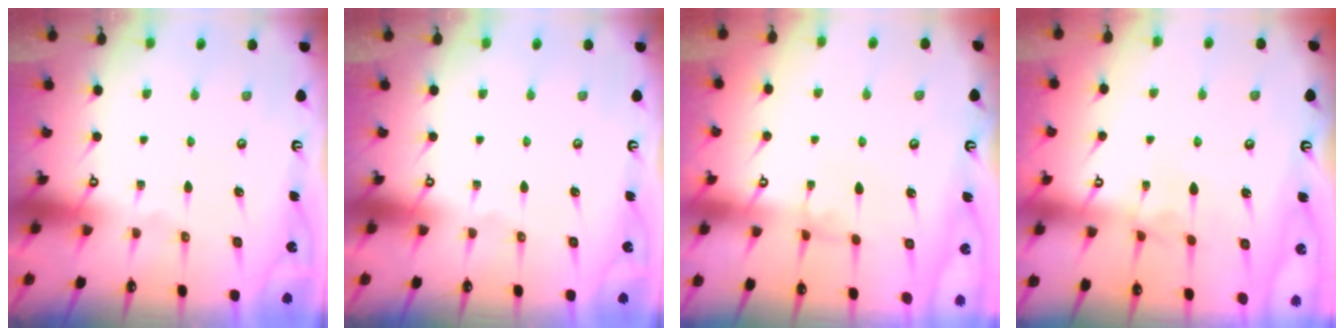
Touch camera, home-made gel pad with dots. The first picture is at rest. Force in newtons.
{"total": 0.0}
{"total": 2.6, "press": 2.6, "slide": 0.2}
{"total": 3.2, "press": 3.2, "slide": 0.2}